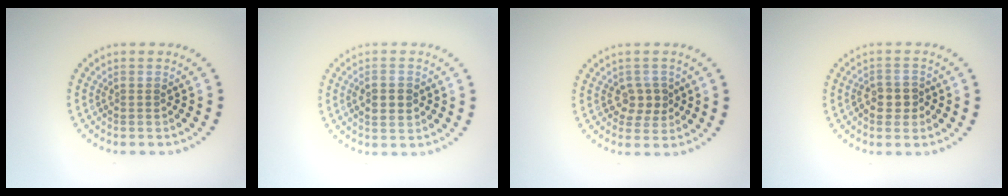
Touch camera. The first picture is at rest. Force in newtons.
{"total": 2.4, "press": 2.4, "slide": 0.1}
{"total": 2.3, "press": 2.2, "slide": 0.8}
{"total": 2.4, "press": 2.3, "slide": 0.6}